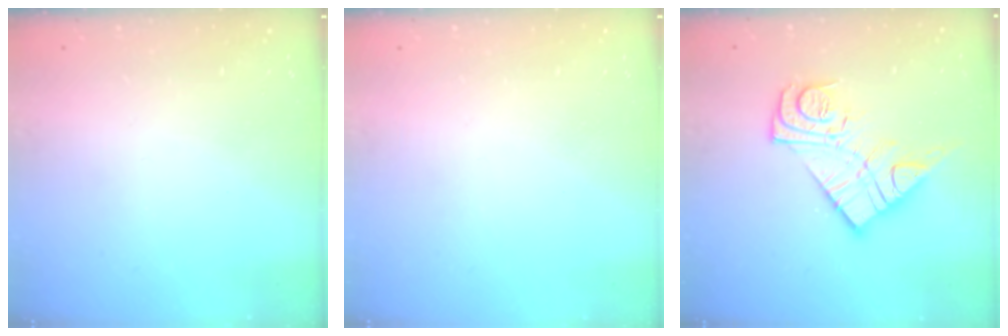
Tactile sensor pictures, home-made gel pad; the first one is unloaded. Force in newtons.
{"total": 0.0}
{"total": 16.3, "press": 16.2, "slide": 1.4}